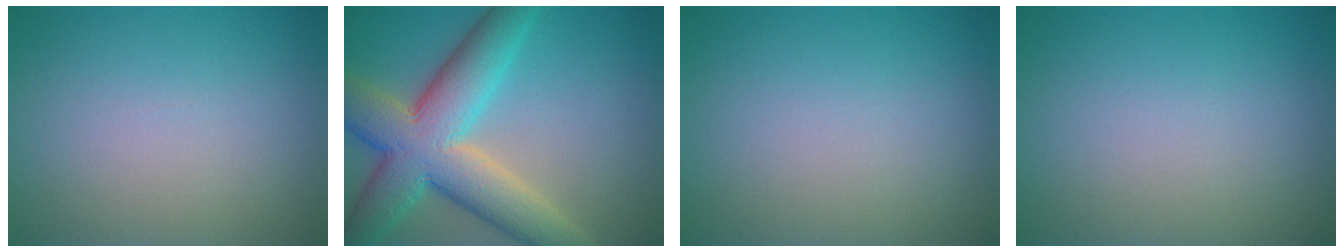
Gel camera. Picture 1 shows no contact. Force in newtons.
{"total": 10.8, "press": 10.8, "slide": 0.7}
{"total": 0.0}
{"total": 0.0}